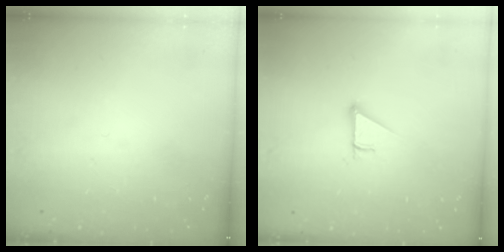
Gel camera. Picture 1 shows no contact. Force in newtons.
{"total": 2.8, "press": 2.8, "slide": 0.0}